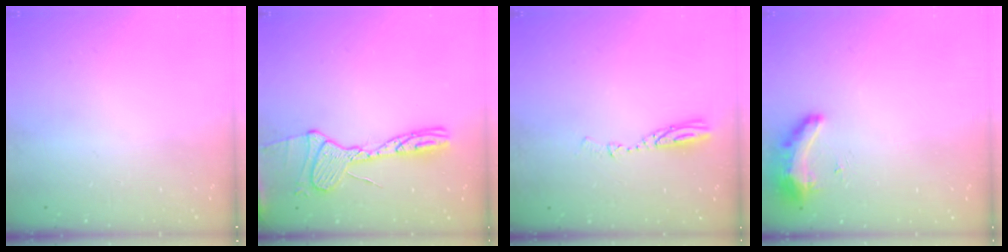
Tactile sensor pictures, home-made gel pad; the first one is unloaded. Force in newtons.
{"total": 15.7, "press": 15.6, "slide": 1.4}
{"total": 4.0, "press": 3.9, "slide": 0.2}
{"total": 9.2, "press": 8.9, "slide": 2.4}